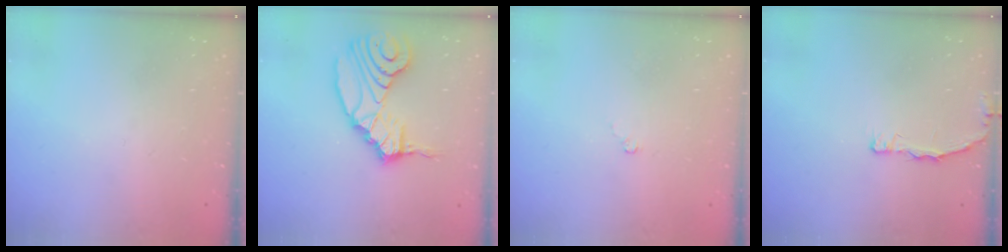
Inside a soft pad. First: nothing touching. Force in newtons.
{"total": 14.4, "press": 13.6, "slide": 4.6}
{"total": 2.4, "press": 2.3, "slide": 0.3}
{"total": 3.5, "press": 3.5, "slide": 0.4}